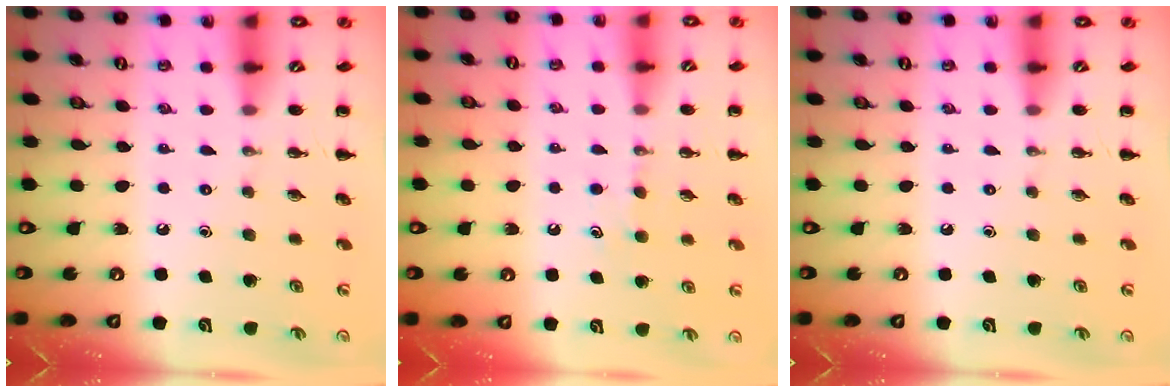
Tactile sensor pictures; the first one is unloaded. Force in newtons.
{"total": 4.2, "press": 4.0, "slide": 1.4}
{"total": 0.0}